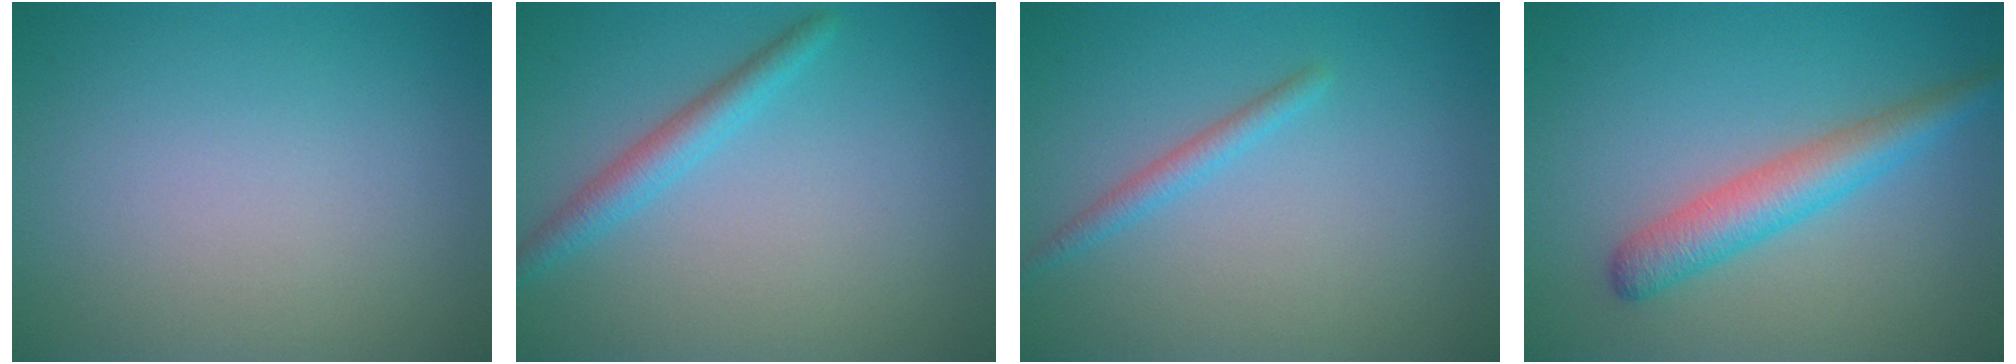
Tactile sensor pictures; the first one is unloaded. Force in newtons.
{"total": 2.4, "press": 2.4, "slide": 0.1}
{"total": 1.5, "press": 1.5, "slide": 0.1}
{"total": 4.0, "press": 4.0, "slide": 0.1}